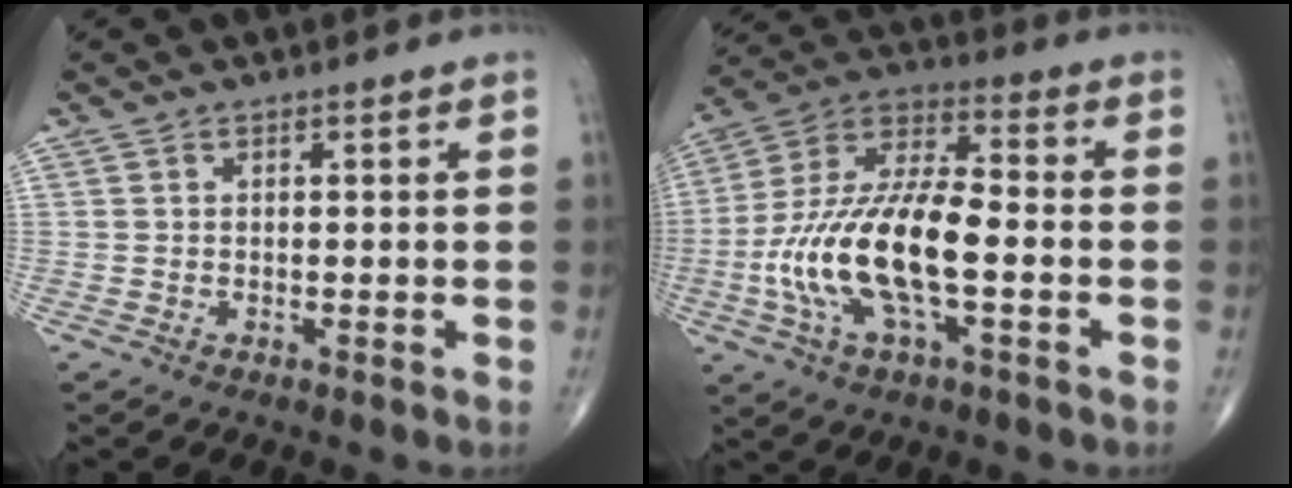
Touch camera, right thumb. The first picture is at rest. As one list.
[{"total": 19.4, "force": [-4.0, 7.8, 17.3], "torque": [-0.349, 0.034, -0.075]}]